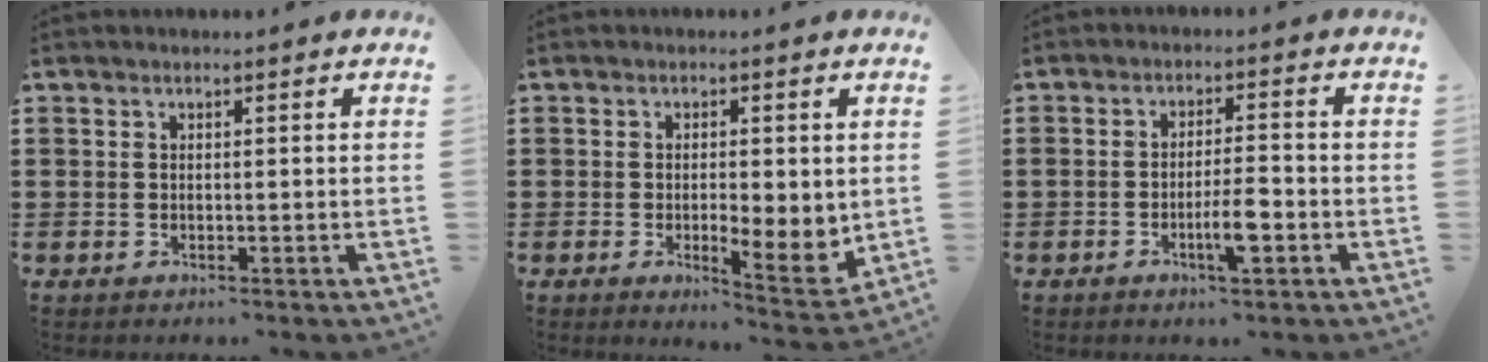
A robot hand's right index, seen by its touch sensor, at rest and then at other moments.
{"total": 4.6, "force": [-0.2, 1.7, 4.2], "torque": [-0.069, -0.001, -0.006]}
{"total": 5.1, "force": [-2.0, 1.1, 4.6], "torque": [-0.090, -0.002, -0.038]}